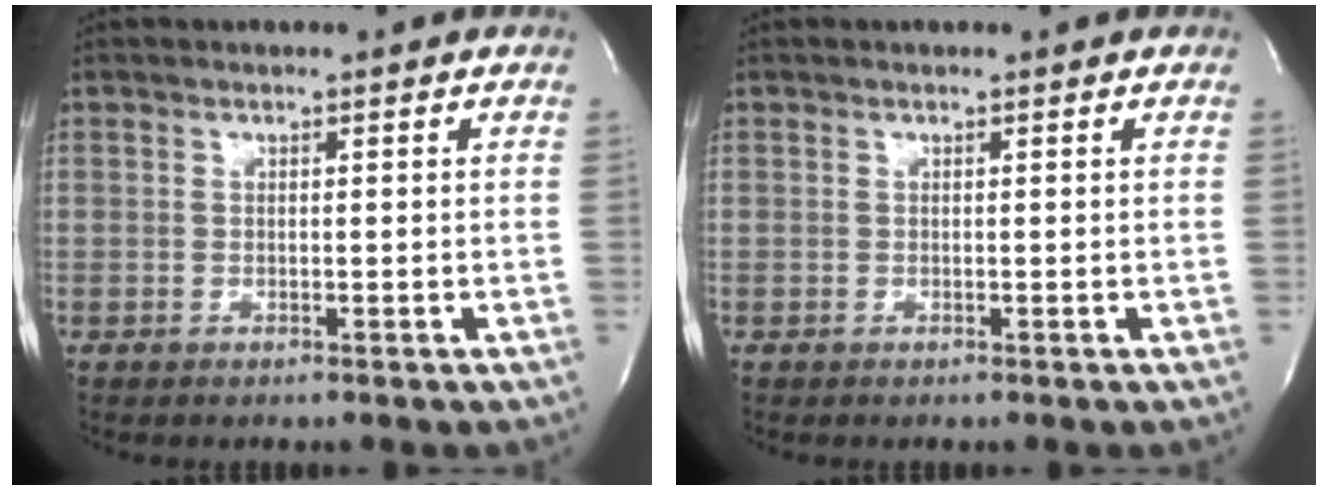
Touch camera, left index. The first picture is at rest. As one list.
[{"total": 0.0}]